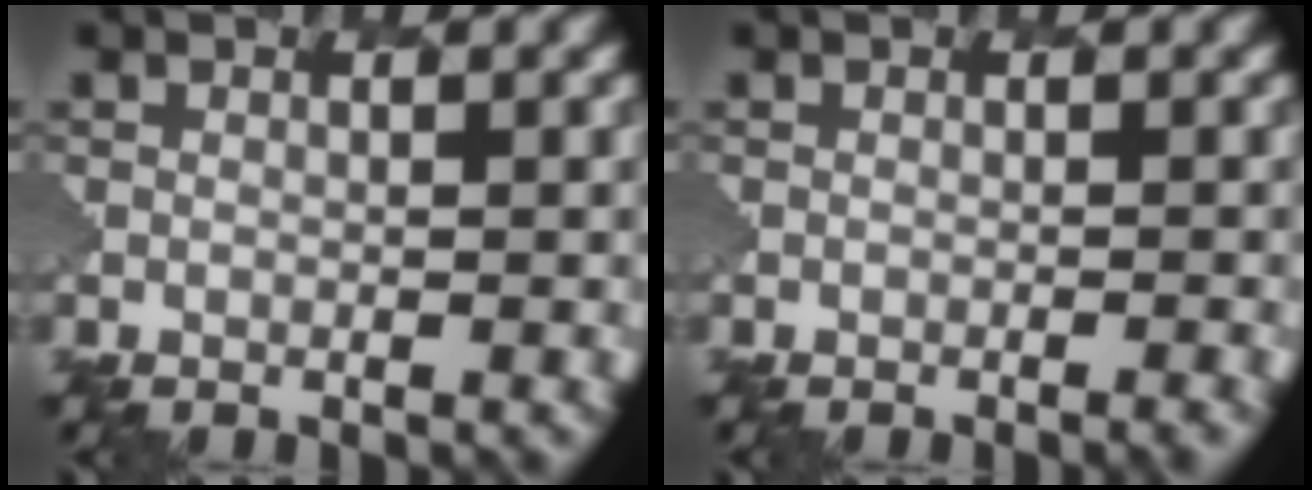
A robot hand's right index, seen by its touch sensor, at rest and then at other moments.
{"total": 1.1, "force": [-0.5, 0.4, 0.9], "torque": [0.001, 0.006, -0.009]}